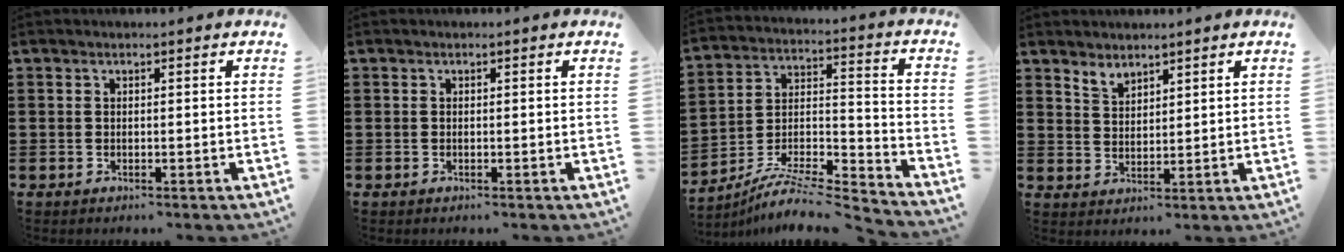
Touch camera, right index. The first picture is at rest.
{"total": 0.0}
{"total": 7.7, "force": [-6.9, 1.3, 3.1], "torque": [-0.057, 0.003, -0.140]}
{"total": 2.7, "force": [2.5, 1.0, 0.2], "torque": [-0.012, 0.000, 0.048]}